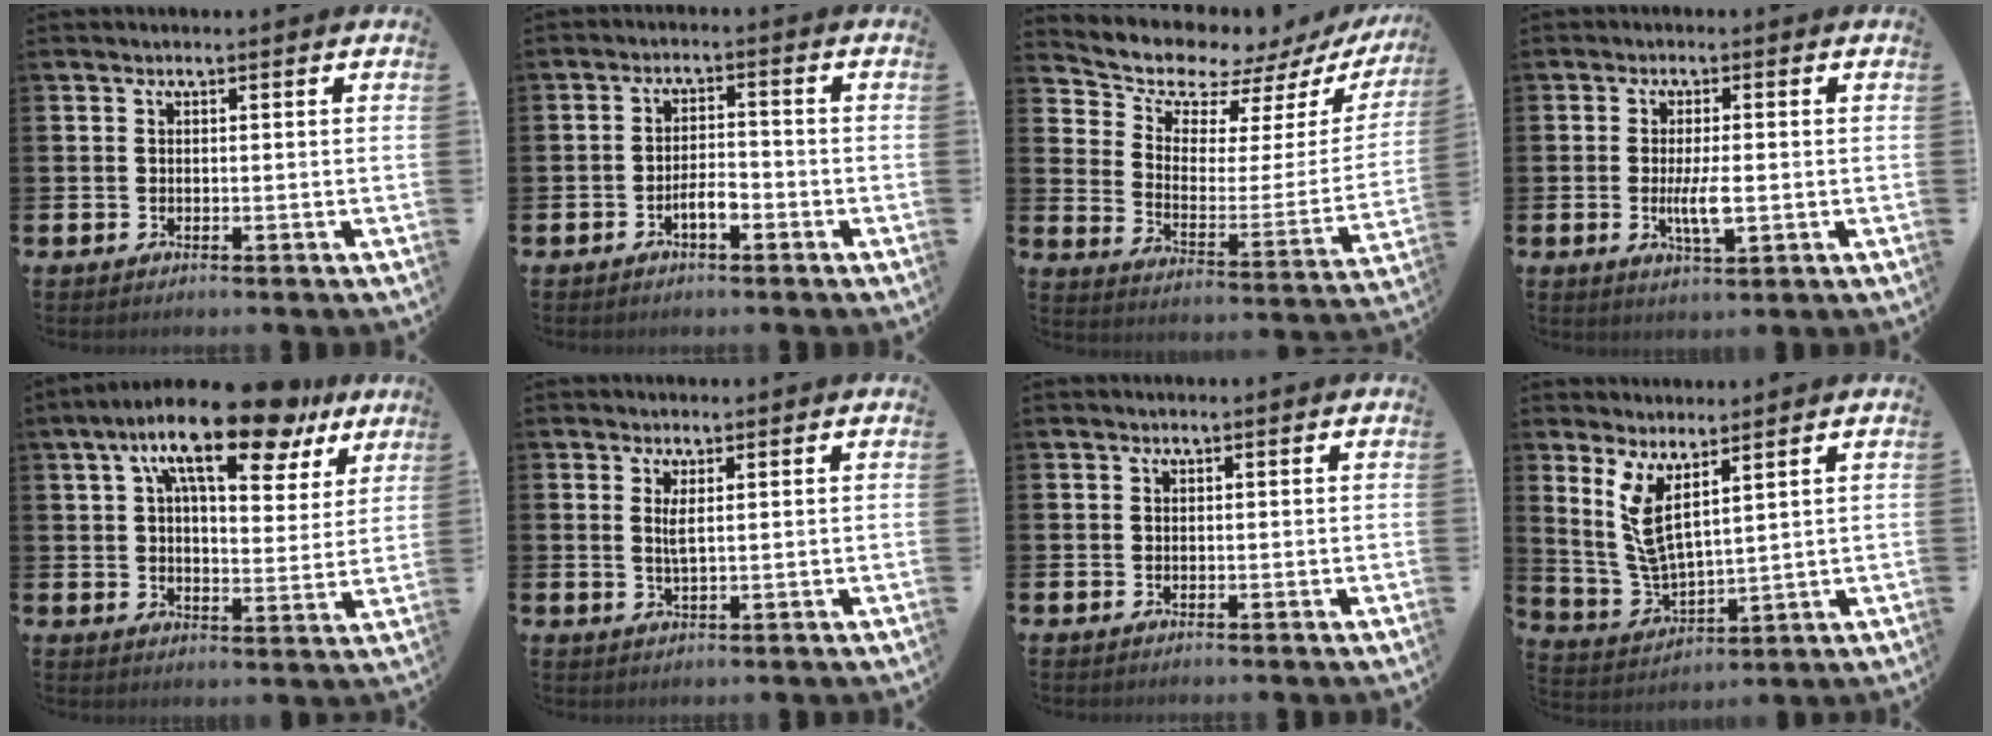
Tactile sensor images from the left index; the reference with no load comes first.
{"total": 3.0, "force": [-1.6, 1.1, 2.3], "torque": [-0.033, 0.006, -0.034]}
{"total": 8.1, "force": [7.5, 2.9, 1.1], "torque": [-0.054, -0.070, 0.127]}
{"total": 3.9, "force": [-0.5, 1.1, 3.7], "torque": [-0.065, -0.005, -0.013]}
{"total": 14.6, "force": [10.5, 4.6, 9.1], "torque": [-0.159, -0.041, 0.174]}
{"total": 1.9, "force": [0.9, 0.3, 1.6], "torque": [-0.029, -0.001, 0.013]}
{"total": 0.0}
{"total": 6.3, "force": [4.1, 1.8, 4.3], "torque": [-0.102, -0.026, 0.072]}